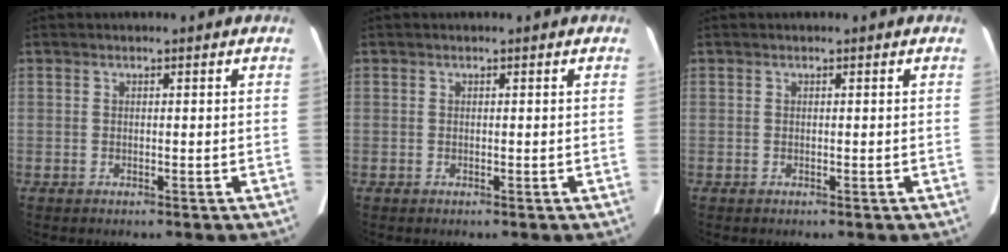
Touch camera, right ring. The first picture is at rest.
{"total": 0.0}
{"total": 0.0}